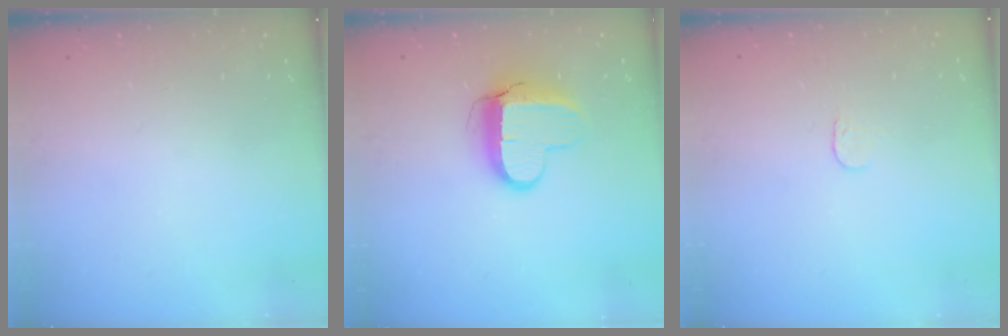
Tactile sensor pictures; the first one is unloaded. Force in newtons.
{"total": 9.9, "press": 9.8, "slide": 0.9}
{"total": 3.6, "press": 3.6, "slide": 0.3}